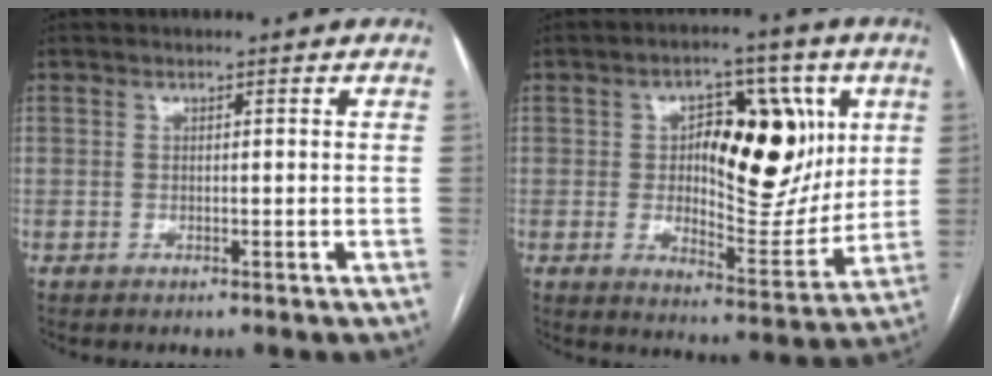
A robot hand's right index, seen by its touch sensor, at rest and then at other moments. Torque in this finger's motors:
{"motor_torque": [0.46, 0.30, 0.27, 0.11]}